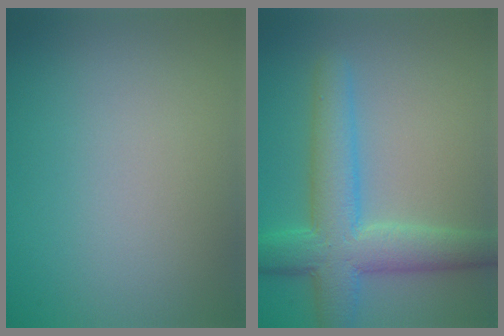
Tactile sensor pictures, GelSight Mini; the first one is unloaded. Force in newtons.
{"total": 6.8, "press": 6.8, "slide": 0.2}